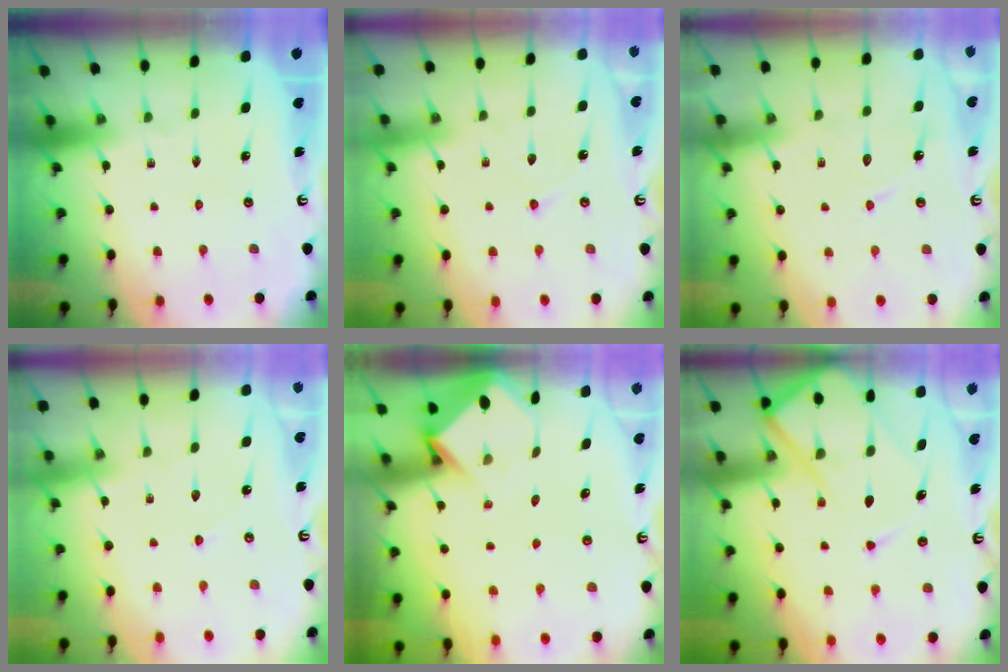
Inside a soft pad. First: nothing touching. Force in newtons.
{"total": 5.4, "press": 5.4, "slide": 0.4}
{"total": 7.5, "press": 7.5, "slide": 0.6}
{"total": 2.6, "press": 2.6, "slide": 0.3}
{"total": 3.6, "press": 3.5, "slide": 0.2}
{"total": 13.1, "press": 13.1, "slide": 1.2}